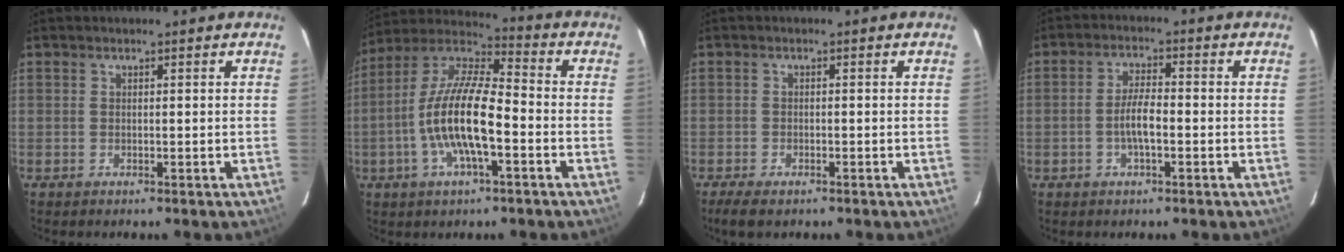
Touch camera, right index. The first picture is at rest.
{"total": 15.0, "force": [-4.1, 4.3, 13.8], "torque": [-0.271, -0.002, -0.083]}
{"total": 3.8, "force": [-2.9, 1.2, 2.1], "torque": [-0.056, -0.016, -0.050]}
{"total": 4.7, "force": [-1.4, 1.3, 4.3], "torque": [-0.086, 0.003, -0.025]}